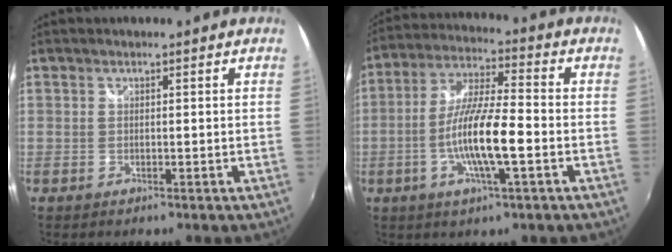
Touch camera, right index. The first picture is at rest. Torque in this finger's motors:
{"motor_torque": [1.91, -0.23, 0.95, 0.21]}